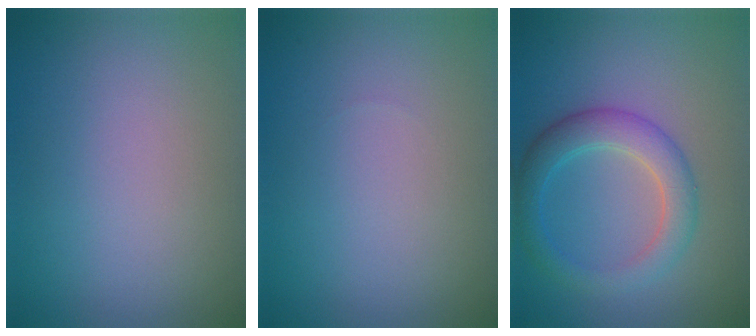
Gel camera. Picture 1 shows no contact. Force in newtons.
{"total": 0.0}
{"total": 3.9, "press": 3.9, "slide": 0.2}